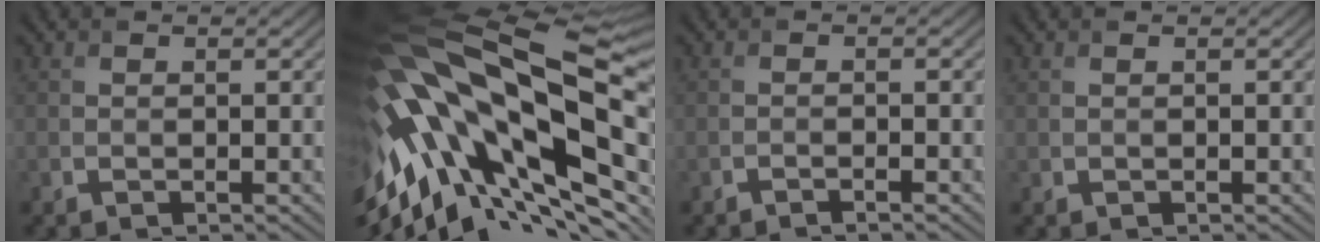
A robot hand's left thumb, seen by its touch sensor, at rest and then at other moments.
{"total": 22.3, "force": [-1.9, 10.8, 19.5], "torque": [-0.396, -0.048, -0.029]}
{"total": 0.9, "force": [-0.8, 0.0, 0.5], "torque": [-0.007, 0.001, -0.017]}
{"total": 0.0}